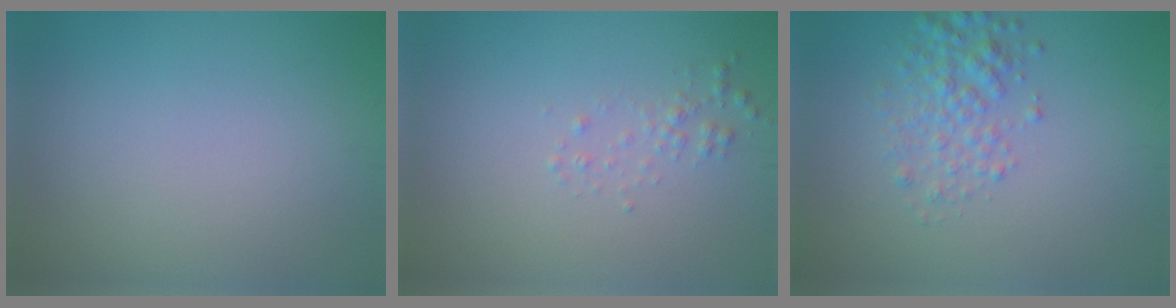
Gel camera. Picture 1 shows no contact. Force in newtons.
{"total": 1.1, "press": 1.1, "slide": 0.0}
{"total": 2.8, "press": 2.8, "slide": 0.0}